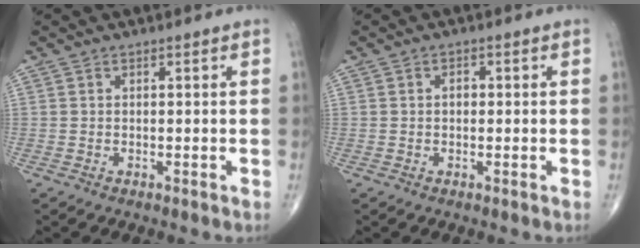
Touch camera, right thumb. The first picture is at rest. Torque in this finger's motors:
{"motor_torque": [-0.05, 0.29, 0.05, -0.12, 0.01]}